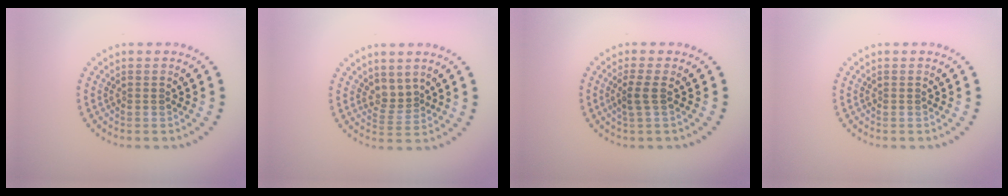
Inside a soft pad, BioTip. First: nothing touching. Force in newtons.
{"total": 1.9, "press": 1.2, "slide": 1.4}
{"total": 1.6, "press": 1.3, "slide": 1.0}
{"total": 0.0}